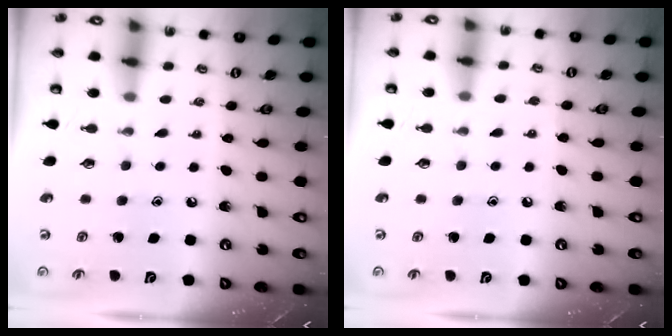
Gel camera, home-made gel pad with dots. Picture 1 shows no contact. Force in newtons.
{"total": 4.1, "press": 4.1, "slide": 0.4}